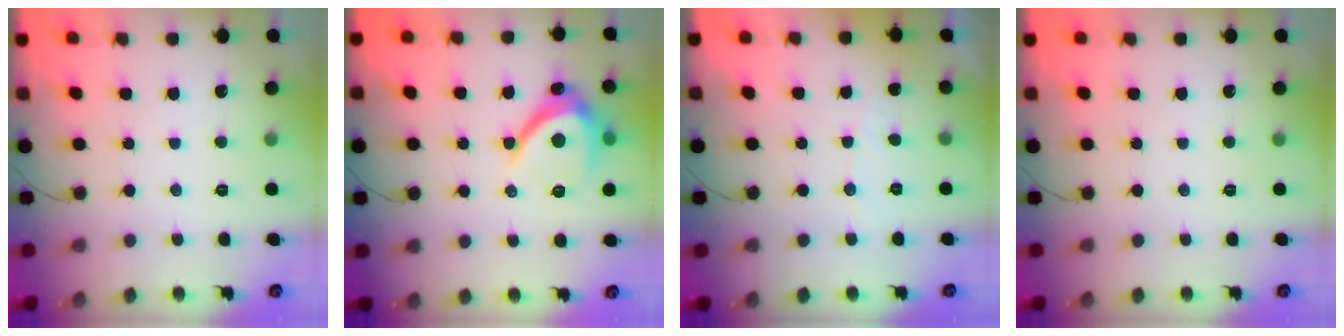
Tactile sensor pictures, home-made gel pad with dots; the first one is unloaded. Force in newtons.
{"total": 10.2, "press": 10.2, "slide": 0.8}
{"total": 2.8, "press": 2.8, "slide": 0.2}
{"total": 0.0}